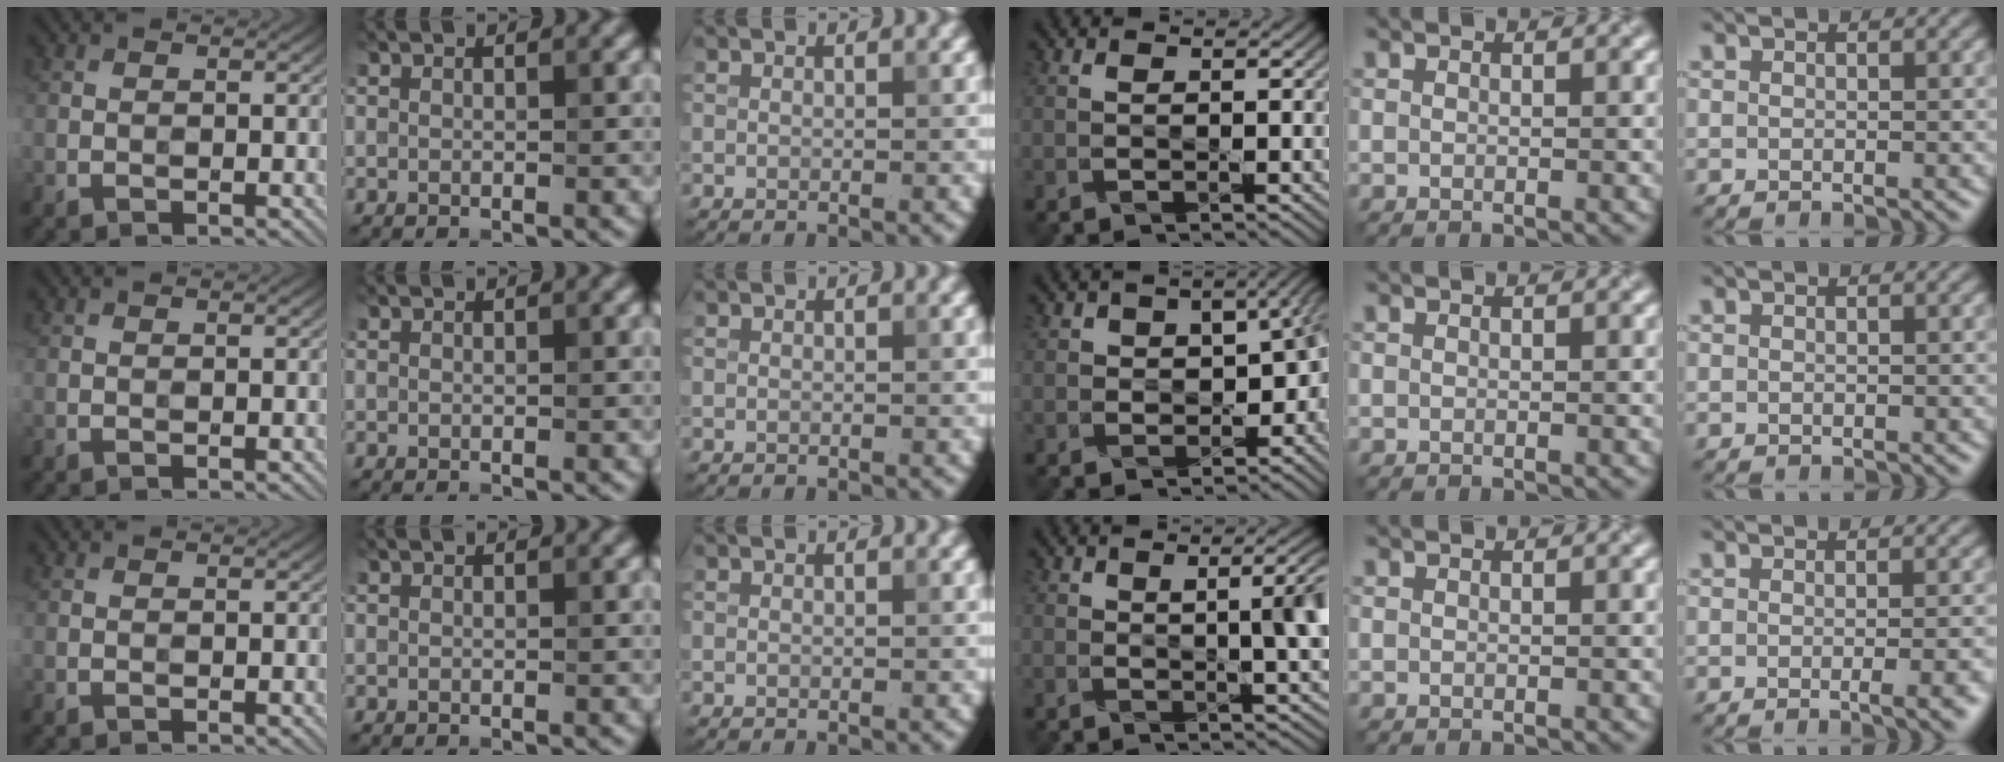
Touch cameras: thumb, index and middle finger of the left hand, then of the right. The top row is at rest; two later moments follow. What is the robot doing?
{"motion": "shake", "object": "plastic piggy bank"}